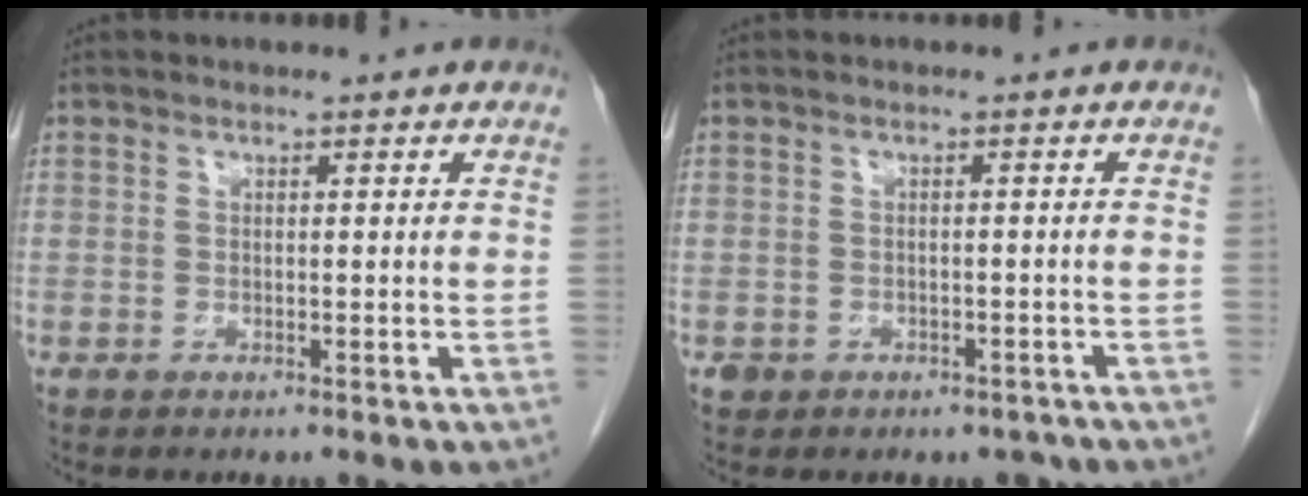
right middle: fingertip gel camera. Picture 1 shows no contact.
{"total": 3.6, "force": [-2.5, 2.5, 0.3], "torque": [0.003, 0.014, -0.030]}